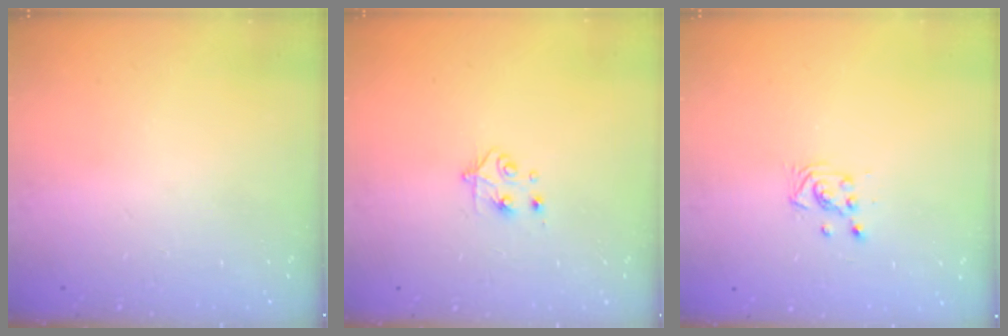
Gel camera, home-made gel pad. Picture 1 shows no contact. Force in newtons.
{"total": 4.8, "press": 4.8, "slide": 0.6}
{"total": 3.0, "press": 2.9, "slide": 0.5}